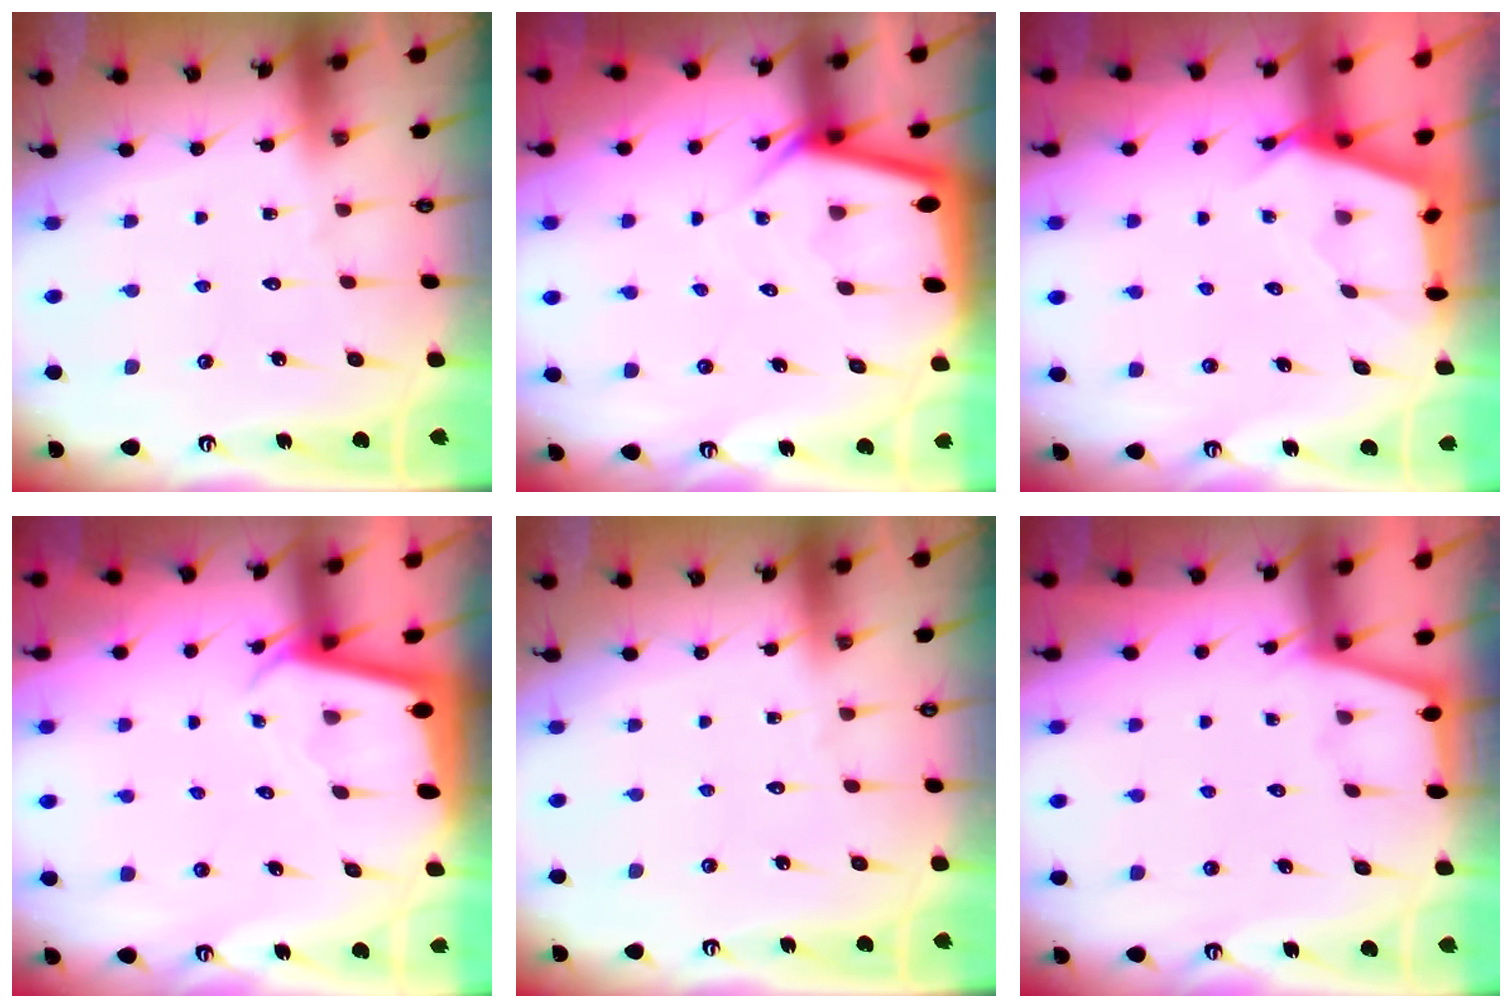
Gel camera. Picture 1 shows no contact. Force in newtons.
{"total": 4.7, "press": 4.7, "slide": 0.5}
{"total": 2.6, "press": 2.6, "slide": 0.3}
{"total": 2.2, "press": 2.2, "slide": 0.2}
{"total": 0.0}
{"total": 1.2, "press": 1.1, "slide": 0.3}